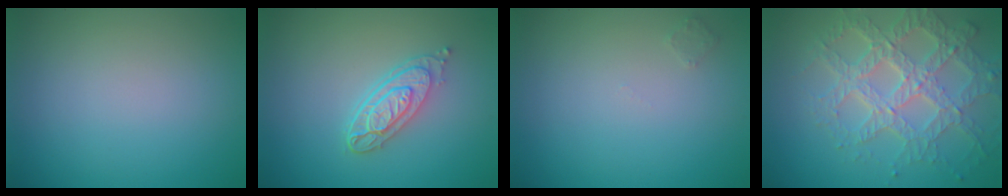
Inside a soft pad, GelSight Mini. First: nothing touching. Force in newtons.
{"total": 4.1, "press": 3.1, "slide": 2.6}
{"total": 0.7, "press": 0.7, "slide": 0.0}
{"total": 7.4, "press": 5.3, "slide": 5.1}